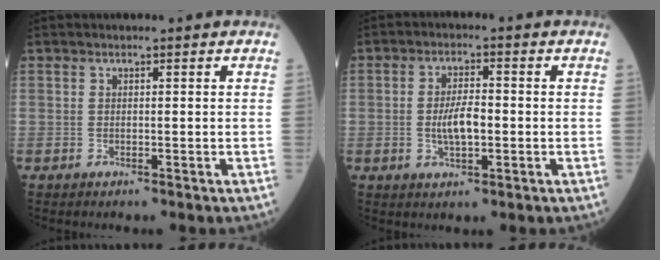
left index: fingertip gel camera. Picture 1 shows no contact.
{"total": 5.1, "force": [-0.8, 1.7, 4.8], "torque": [-0.098, 0.003, -0.014]}